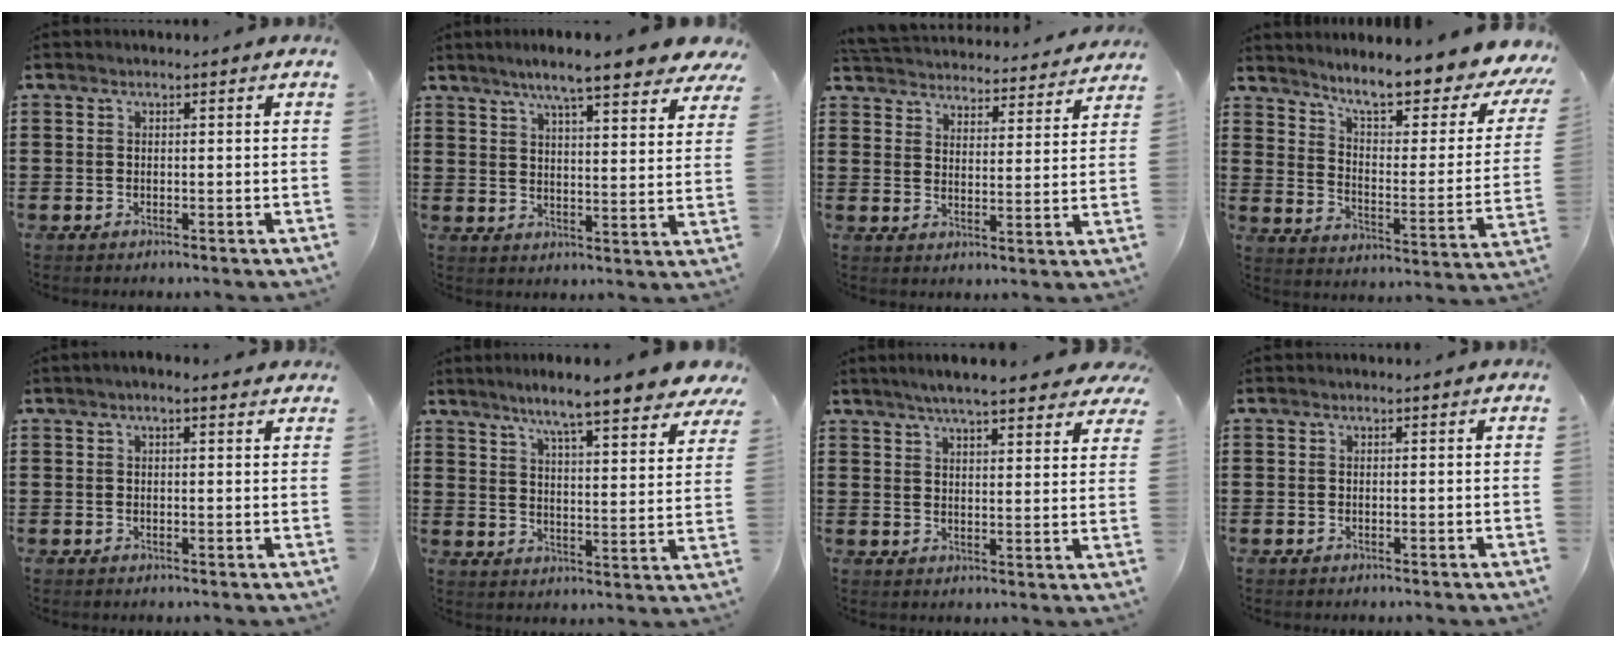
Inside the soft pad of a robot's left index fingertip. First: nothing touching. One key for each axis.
{"total": 8.2, "fx": 6.9, "fy": 0.3, "fz": 4.5, "tx": -0.094, "ty": -0.028, "tz": 0.116}
{"total": 4.4, "fx": 4.4, "fy": 0.1, "fz": 0.0, "tx": -0.025, "ty": -0.036, "tz": 0.074}
{"total": 9.3, "fx": 7.6, "fy": 0.7, "fz": 5.4, "tx": -0.110, "ty": -0.060, "tz": 0.120}
{"total": 1.8, "fx": 1.1, "fy": 0.4, "fz": 1.4, "tx": -0.028, "ty": 0.005, "tz": 0.019}
{"total": 8.1, "fx": 7.0, "fy": -0.5, "fz": 4.2, "tx": -0.093, "ty": -0.049, "tz": 0.111}
{"total": 6.1, "fx": 5.5, "fy": 0.4, "fz": 2.5, "tx": -0.059, "ty": -0.018, "tz": 0.097}
{"total": 0.0}